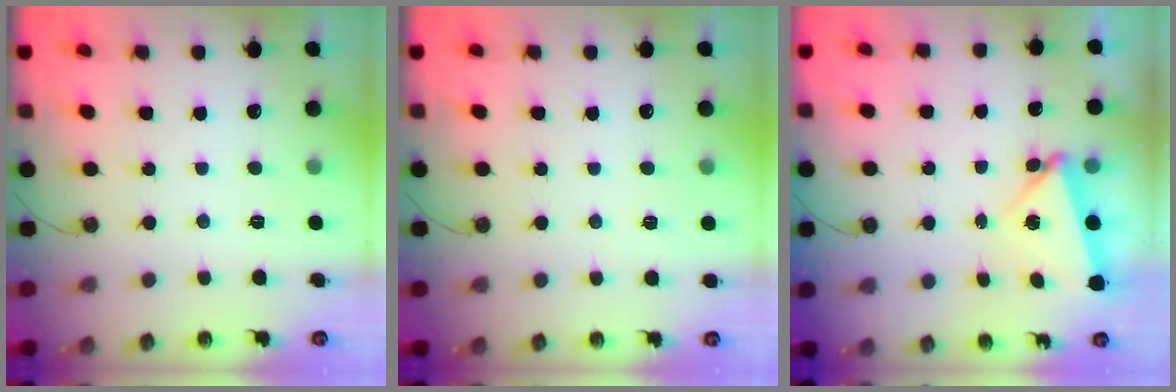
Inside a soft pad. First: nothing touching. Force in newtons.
{"total": 2.4, "press": 2.3, "slide": 0.6}
{"total": 5.0, "press": 4.9, "slide": 1.0}